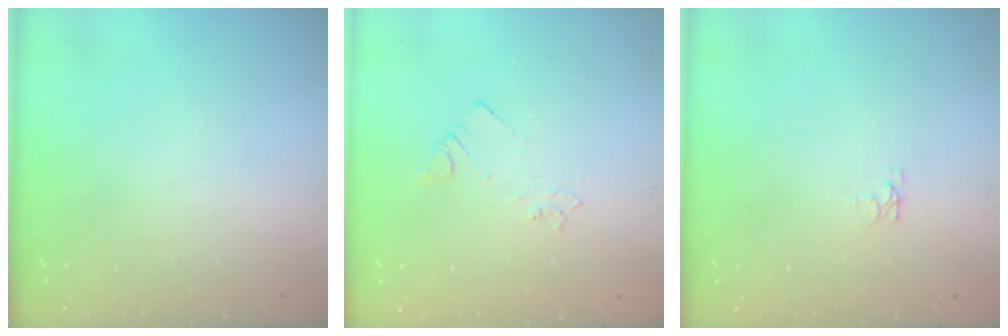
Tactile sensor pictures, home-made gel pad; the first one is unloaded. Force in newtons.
{"total": 2.1, "press": 2.1, "slide": 0.3}
{"total": 3.4, "press": 3.4, "slide": 0.4}